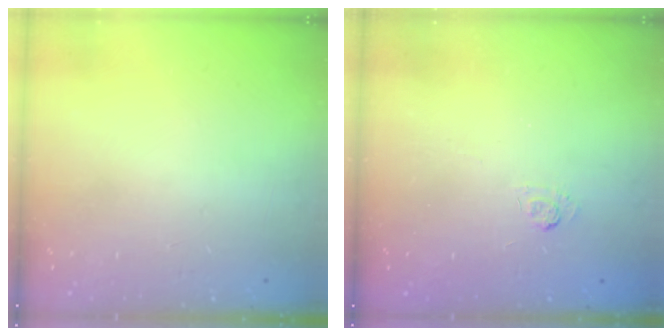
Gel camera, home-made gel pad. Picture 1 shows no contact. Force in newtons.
{"total": 2.1, "press": 1.5, "slide": 1.4}